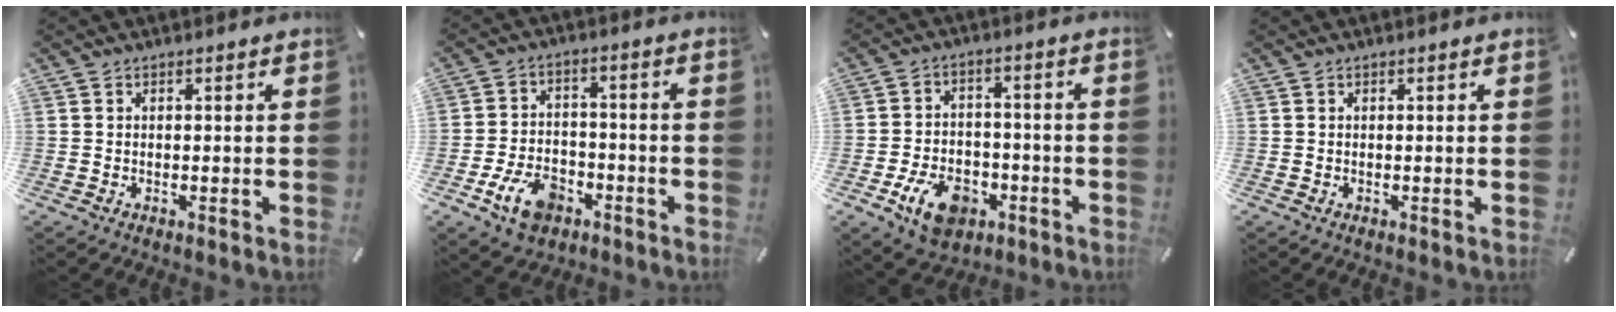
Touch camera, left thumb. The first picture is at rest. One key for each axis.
{"total": 9.9, "fx": -4.7, "fy": 6.6, "fz": 5.7, "tx": -0.123, "ty": 0.020, "tz": -0.083}
{"total": 10.3, "fx": -4.7, "fy": 7.0, "fz": 5.9, "tx": -0.111, "ty": 0.023, "tz": -0.082}
{"total": 0.0}